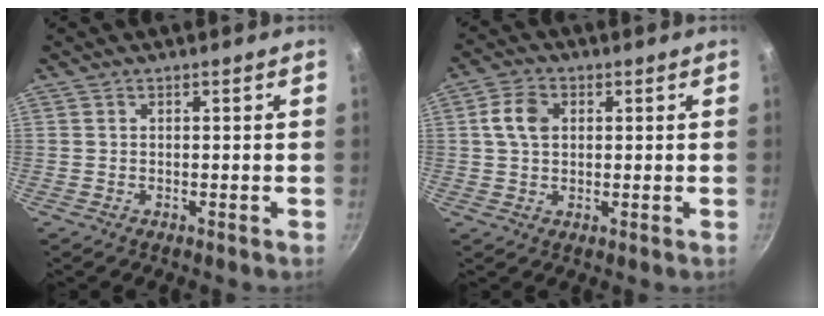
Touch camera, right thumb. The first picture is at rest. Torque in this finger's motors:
{"motor_torque": [0.70, 2.56, 1.27, -0.13, 0.27]}